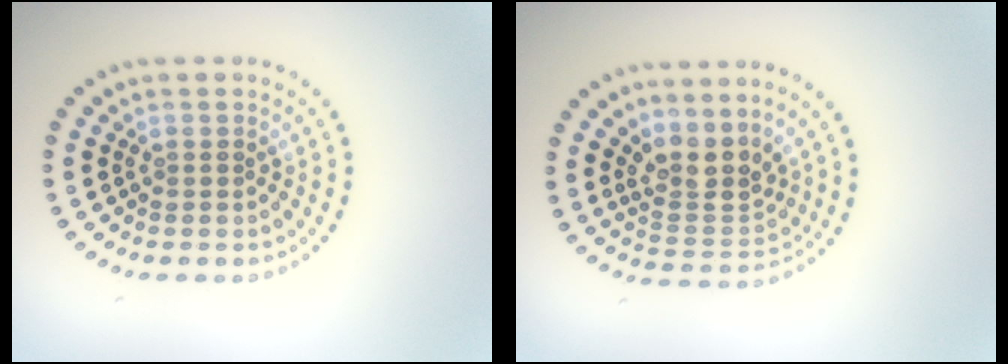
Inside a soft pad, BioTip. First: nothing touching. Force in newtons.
{"total": 3.3, "press": 2.5, "slide": 2.1}